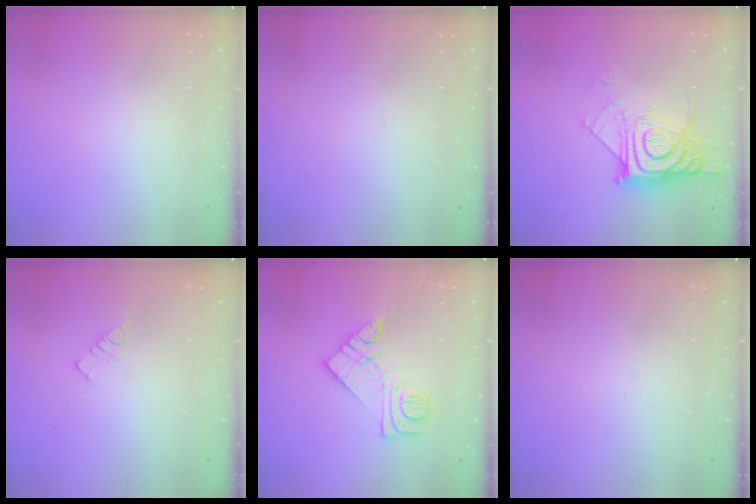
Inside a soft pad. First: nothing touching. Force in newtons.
{"total": 0.0}
{"total": 13.0, "press": 12.9, "slide": 1.1}
{"total": 3.7, "press": 3.7, "slide": 0.2}
{"total": 12.6, "press": 12.6, "slide": 0.8}
{"total": 0.0}